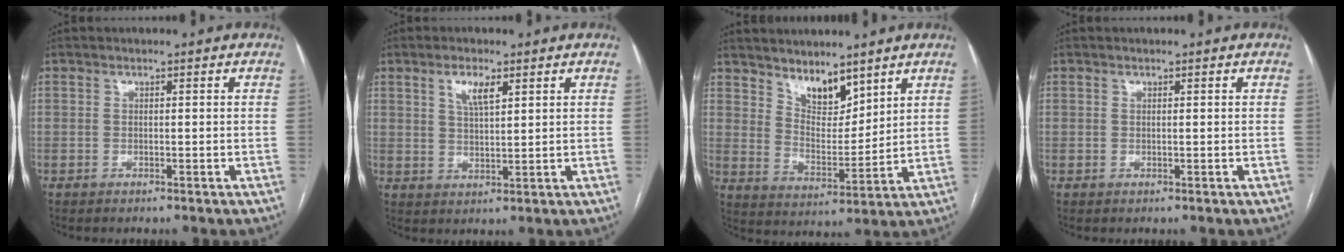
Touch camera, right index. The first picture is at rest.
{"total": 4.4, "force": [2.2, 1.5, 3.6], "torque": [-0.070, 0.003, 0.044]}
{"total": 7.3, "force": [5.6, 2.8, 3.6], "torque": [-0.062, -0.003, 0.112]}
{"total": 0.0}